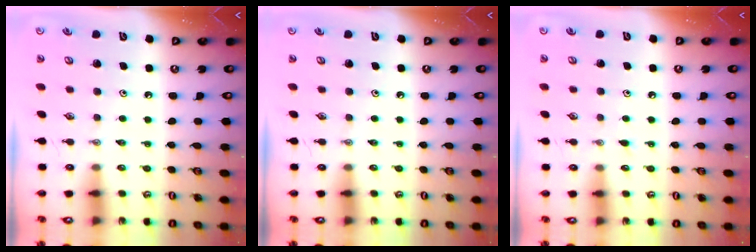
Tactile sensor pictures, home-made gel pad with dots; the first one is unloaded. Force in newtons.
{"total": 0.0}
{"total": 4.5, "press": 4.4, "slide": 0.5}